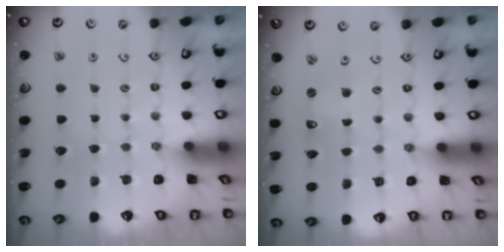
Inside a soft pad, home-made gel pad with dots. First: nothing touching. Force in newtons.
{"total": 0.0}